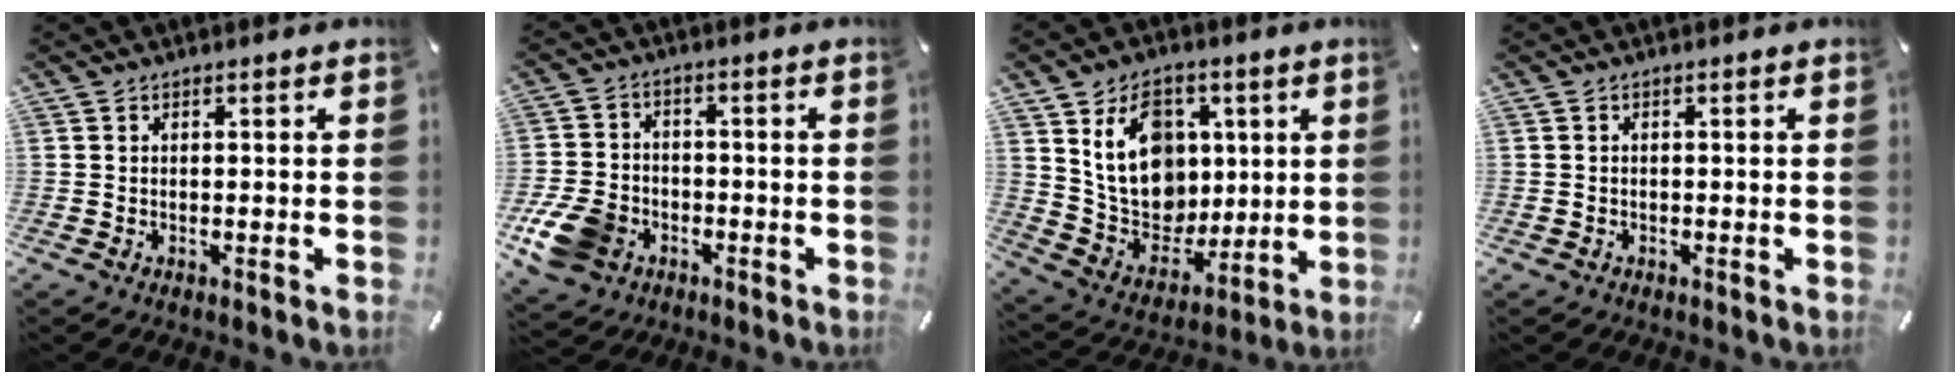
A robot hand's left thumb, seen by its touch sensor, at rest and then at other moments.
{"total": 10.7, "force": [-4.4, 8.1, 5.3], "torque": [-0.113, 0.026, -0.079]}
{"total": 16.6, "force": [4.6, 13.5, 8.6], "torque": [-0.142, -0.010, 0.094]}
{"total": 0.7, "force": [-0.3, 0.6, 0.2], "torque": [-0.003, 0.003, -0.007]}